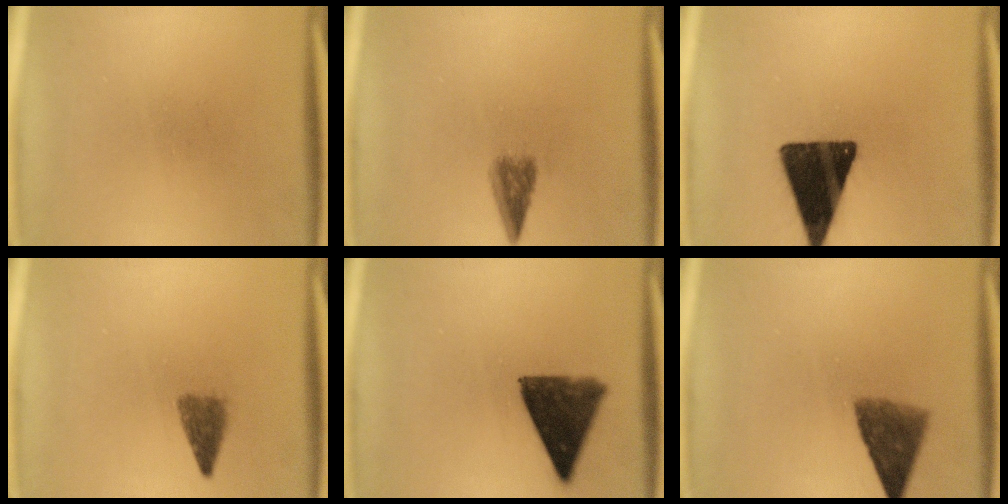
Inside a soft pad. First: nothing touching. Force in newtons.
{"total": 3.2}
{"total": 16.5}
{"total": 2.8}
{"total": 10.9}
{"total": 6.8}